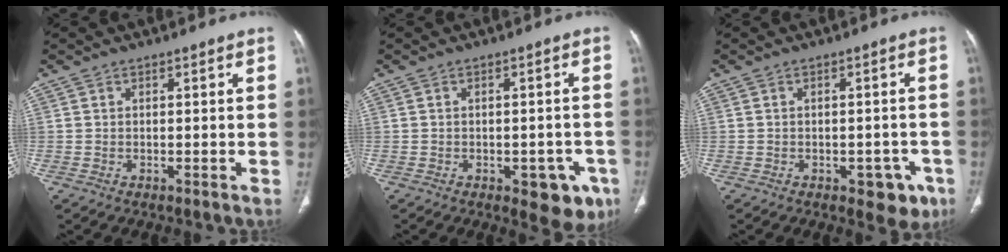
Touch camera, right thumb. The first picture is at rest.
{"total": 8.1, "force": [-3.7, 4.1, 6.0], "torque": [-0.041, 0.009, -0.040]}
{"total": 5.9, "force": [-2.8, 3.4, 3.8], "torque": [-0.019, 0.011, -0.030]}